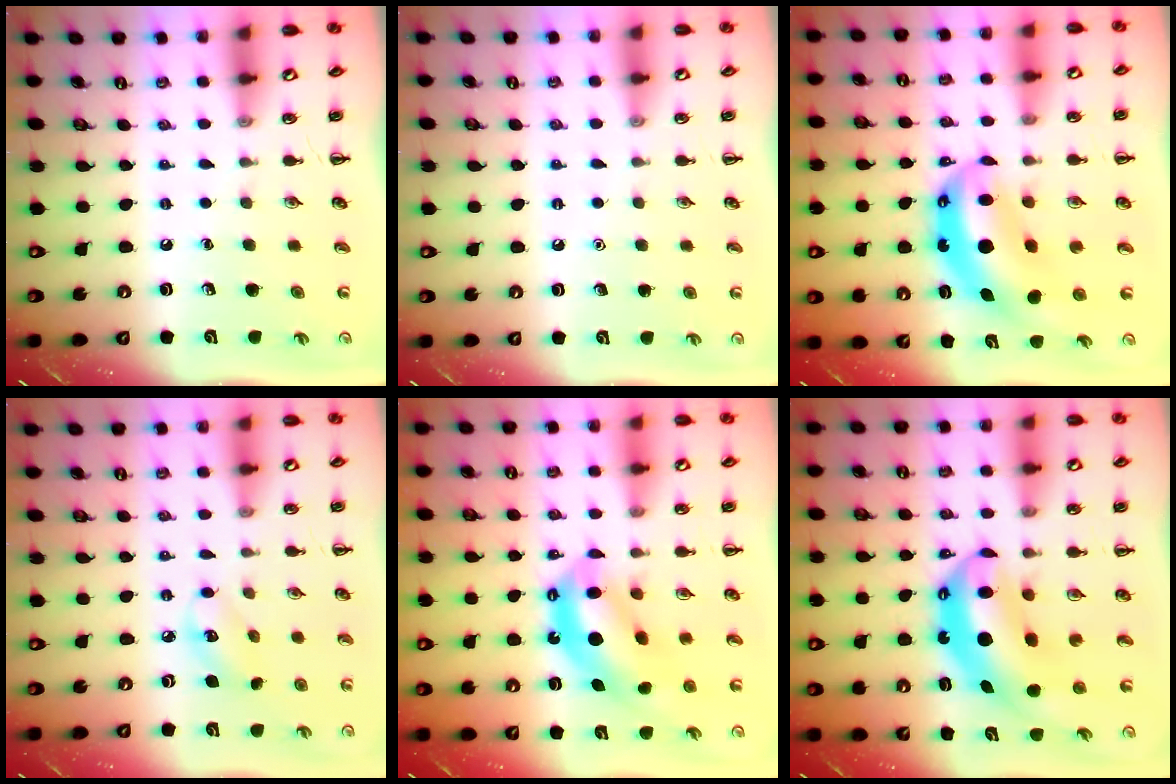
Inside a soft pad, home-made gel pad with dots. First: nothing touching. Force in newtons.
{"total": 1.6, "press": 1.6, "slide": 0.1}
{"total": 9.8, "press": 9.5, "slide": 2.4}
{"total": 5.5, "press": 5.5, "slide": 0.4}
{"total": 11.8, "press": 11.4, "slide": 3.0}
{"total": 10.3, "press": 10.0, "slide": 2.4}